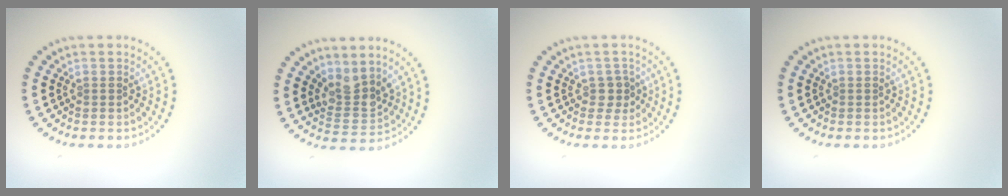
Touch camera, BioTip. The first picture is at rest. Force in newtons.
{"total": 2.9, "press": 2.4, "slide": 1.6}
{"total": 1.5, "press": 1.3, "slide": 0.8}
{"total": 0.0}